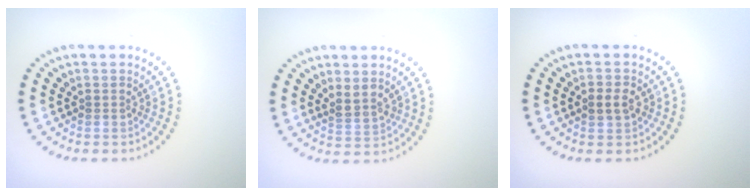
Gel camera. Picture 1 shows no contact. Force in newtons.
{"total": 1.8, "press": 1.5, "slide": 0.9}
{"total": 2.0, "press": 2.0, "slide": 0.0}